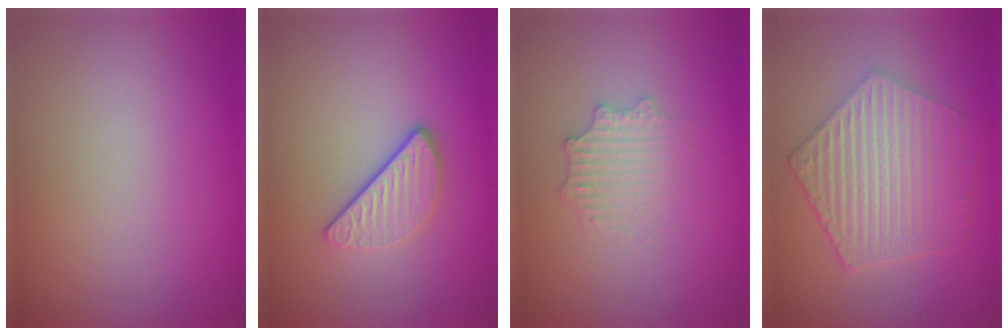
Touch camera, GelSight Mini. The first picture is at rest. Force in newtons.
{"total": 3.2, "press": 2.5, "slide": 2.1}
{"total": 2.2, "press": 2.2, "slide": 0.4}
{"total": 6.7, "press": 4.9, "slide": 4.6}